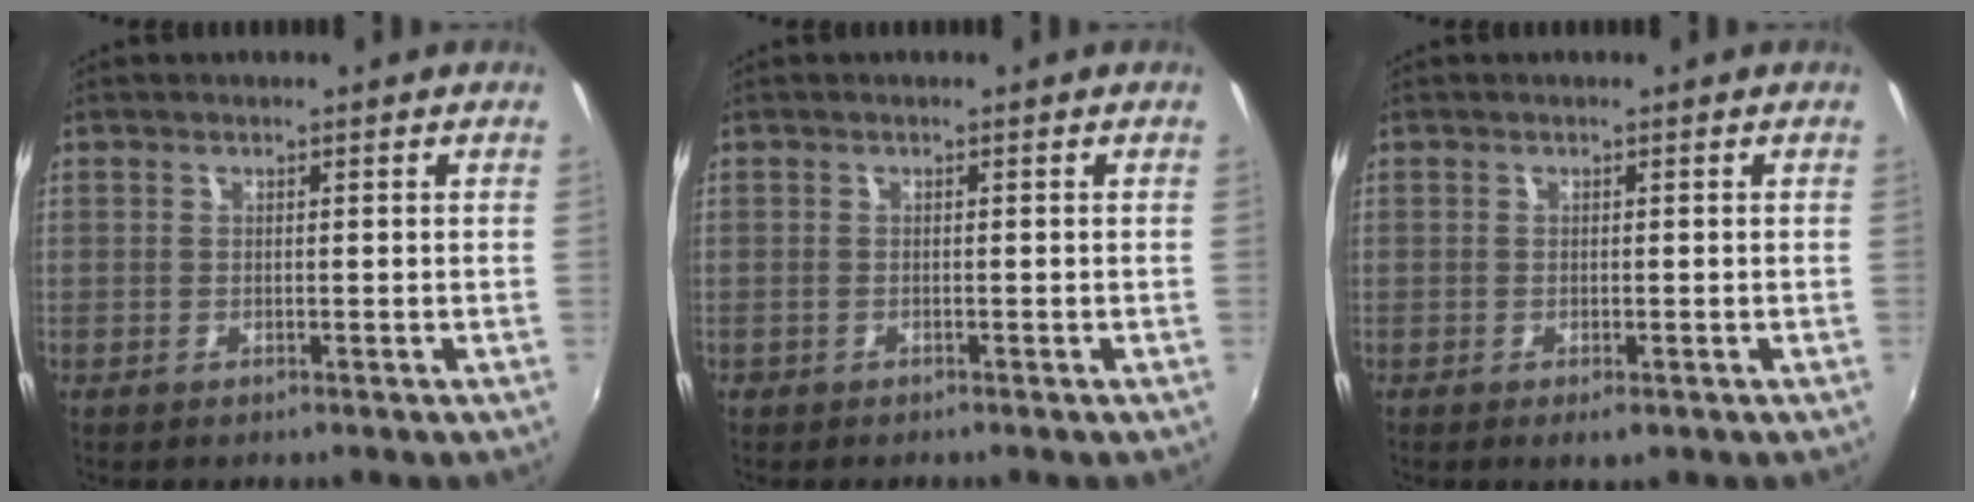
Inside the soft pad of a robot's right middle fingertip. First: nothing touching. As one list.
[{"total": 0.6, "force": [-0.5, 0.4, 0.0], "torque": [-0.003, -0.003, -0.010]}, {"total": 1.5, "force": [-0.7, 0.6, 1.2], "torque": [-0.024, -0.008, -0.009]}]